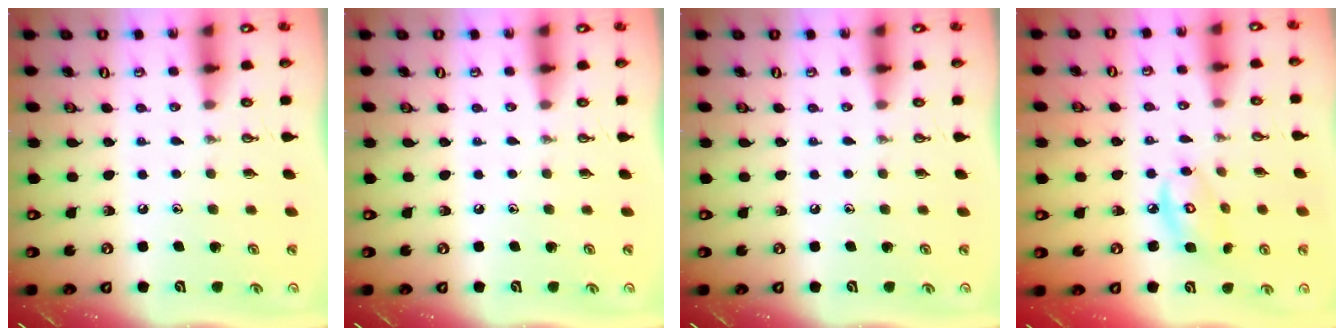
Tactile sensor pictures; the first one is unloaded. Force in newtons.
{"total": 0.0}
{"total": 0.0}
{"total": 7.2, "press": 7.2, "slide": 0.4}